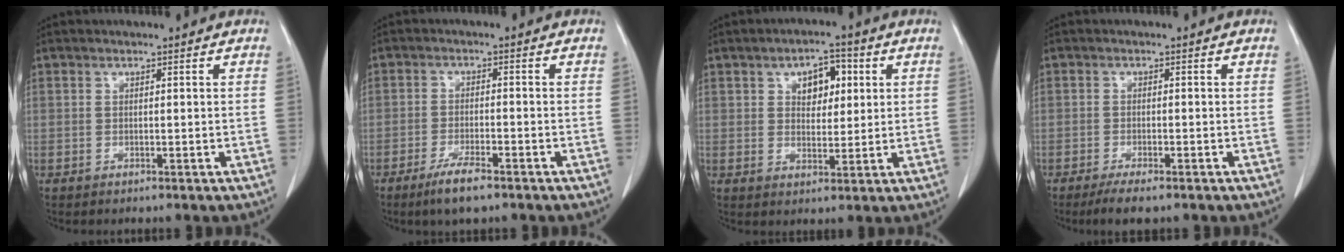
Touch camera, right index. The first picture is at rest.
{"total": 5.2, "force": [-3.6, 0.8, 3.7], "torque": [-0.075, -0.010, -0.063]}
{"total": 6.0, "force": [2.1, 3.3, 4.4], "torque": [-0.065, 0.014, 0.035]}
{"total": 4.1, "force": [-2.9, 0.6, 2.7], "torque": [-0.045, -0.009, -0.046]}